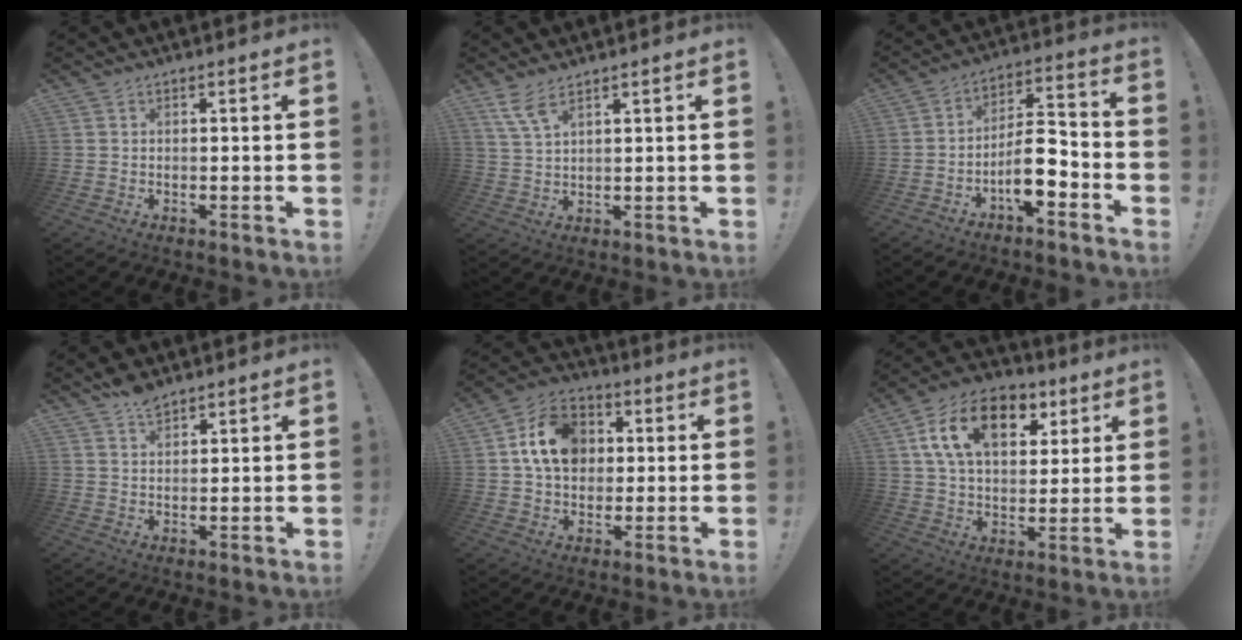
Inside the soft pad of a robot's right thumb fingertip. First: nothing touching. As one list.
[{"total": 5.7, "force": [3.9, 1.2, 4.0], "torque": [-0.083, -0.015, 0.072]}, {"total": 11.3, "force": [-5.4, 4.1, 9.0], "torque": [-0.159, 0.030, -0.087]}, {"total": 4.4, "force": [3.5, 1.8, 1.9], "torque": [-0.028, -0.022, 0.064]}, {"total": 14.8, "force": [3.1, 11.7, 8.5], "torque": [-0.145, 0.012, 0.066]}, {"total": 18.0, "force": [7.4, 11.4, 11.8], "torque": [-0.191, -0.019, 0.135]}]